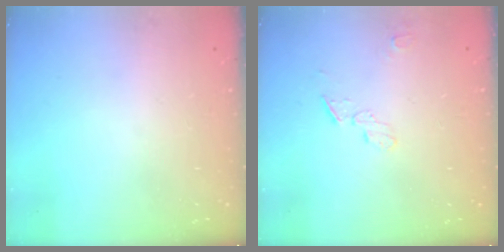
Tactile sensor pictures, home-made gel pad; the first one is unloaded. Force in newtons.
{"total": 4.6, "press": 4.6, "slide": 0.6}